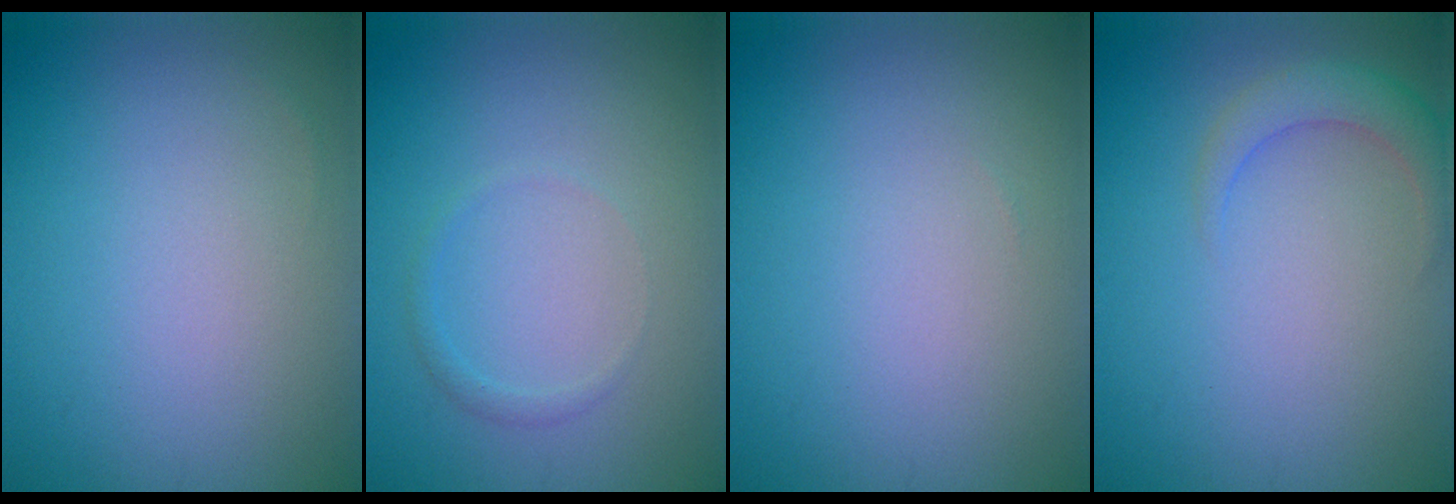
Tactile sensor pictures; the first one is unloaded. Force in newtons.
{"total": 0.8, "press": 0.8, "slide": 0.1}
{"total": 0.0}
{"total": 2.4, "press": 2.4, "slide": 0.3}